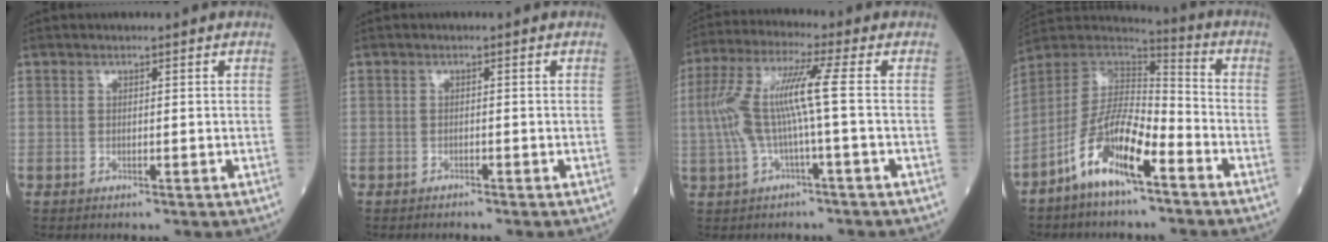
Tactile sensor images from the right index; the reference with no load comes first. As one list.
[{"total": 0.6, "force": [-0.6, 0.0, 0.0], "torque": [-0.006, -0.001, -0.013]}, {"total": 9.4, "force": [-0.4, -0.2, 9.4], "torque": [-0.203, 0.028, -0.010]}, {"total": 12.3, "force": [-6.9, 3.0, 9.7], "torque": [-0.187, 0.003, -0.133]}]